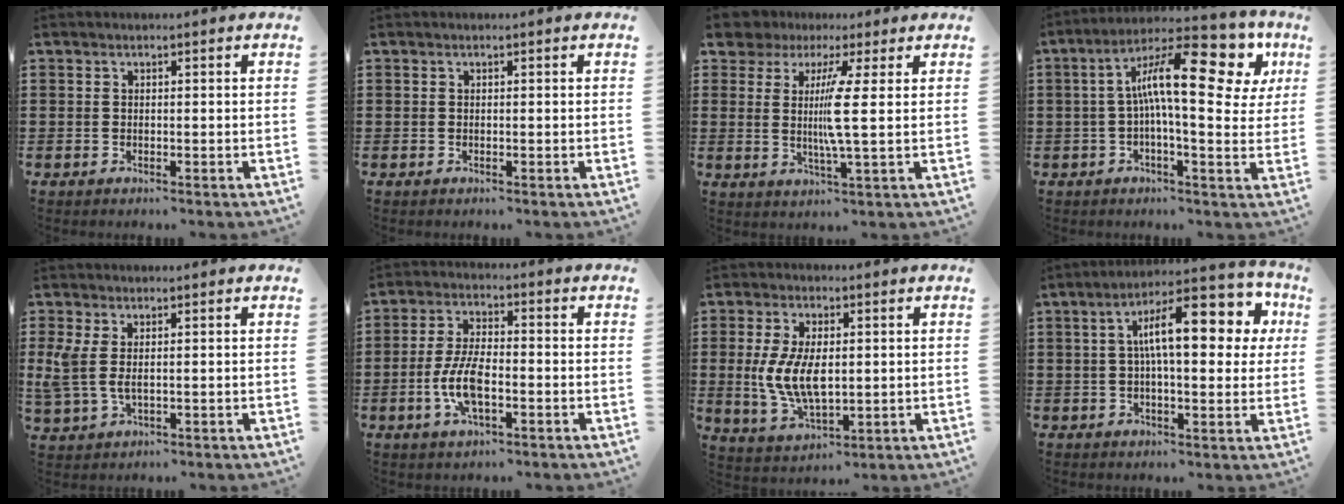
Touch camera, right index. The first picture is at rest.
{"total": 0.0}
{"total": 6.5, "force": [2.7, 1.2, 5.8], "torque": [-0.106, -0.012, 0.044]}
{"total": 17.3, "force": [5.5, 5.0, 15.7], "torque": [-0.263, -0.004, 0.084]}
{"total": 4.2, "force": [0.7, 2.1, 3.6], "torque": [-0.105, -0.005, 0.004]}
{"total": 7.7, "force": [-2.0, 3.0, 6.8], "torque": [-0.157, -0.006, -0.044]}
{"total": 8.4, "force": [0.3, 4.4, 7.1], "torque": [-0.161, 0.003, 0.001]}
{"total": 13.7, "force": [3.8, 4.9, 12.3], "torque": [-0.194, 0.007, 0.053]}